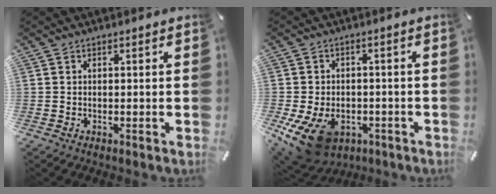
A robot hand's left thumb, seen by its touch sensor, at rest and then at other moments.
{"total": 12.0, "force": [-5.5, 8.2, 6.8], "torque": [-0.136, 0.029, -0.094]}